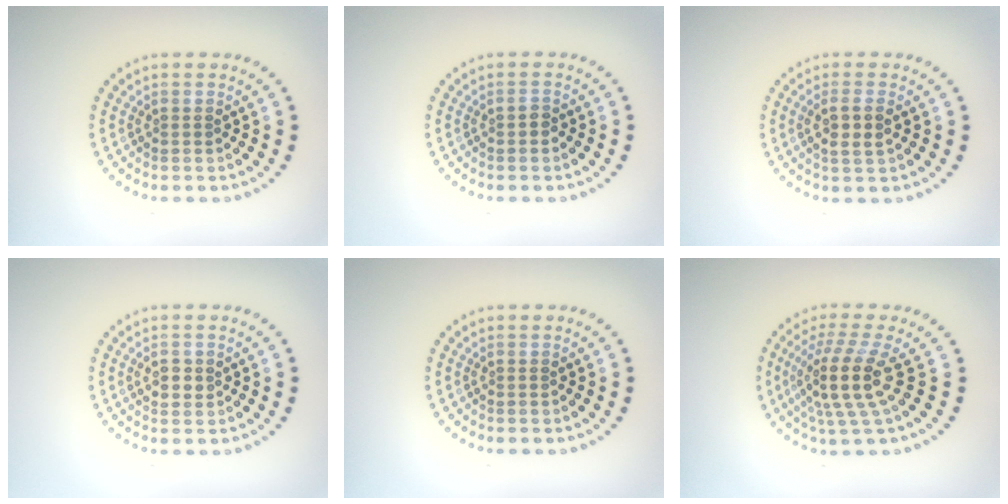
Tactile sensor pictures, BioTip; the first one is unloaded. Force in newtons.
{"total": 0.8, "press": 0.8, "slide": 0.1}
{"total": 2.1, "press": 2.0, "slide": 0.8}
{"total": 1.5, "press": 1.5, "slide": 0.4}
{"total": 0.0}
{"total": 4.9, "press": 3.6, "slide": 3.3}